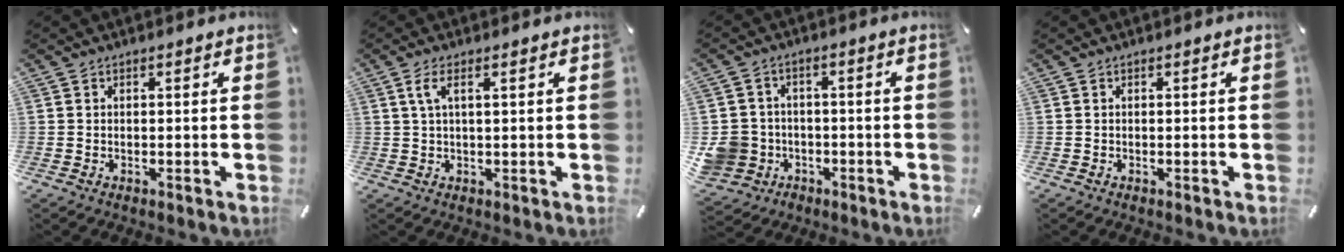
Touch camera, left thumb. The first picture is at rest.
{"total": 3.7, "force": [1.3, 0.7, 3.3], "torque": [-0.076, -0.001, 0.018]}
{"total": 8.9, "force": [-2.5, 8.2, 2.3], "torque": [-0.076, 0.019, -0.043]}
{"total": 0.0}